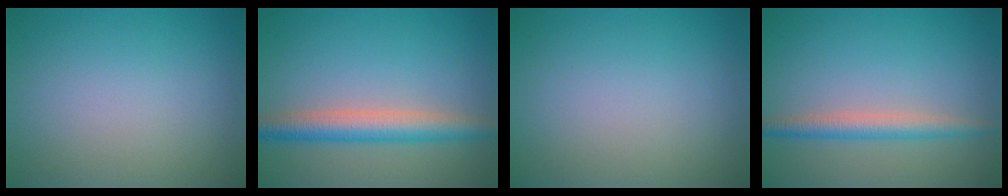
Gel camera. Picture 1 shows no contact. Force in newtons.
{"total": 4.4, "press": 4.4, "slide": 0.1}
{"total": 0.0}
{"total": 2.7, "press": 2.7, "slide": 0.0}